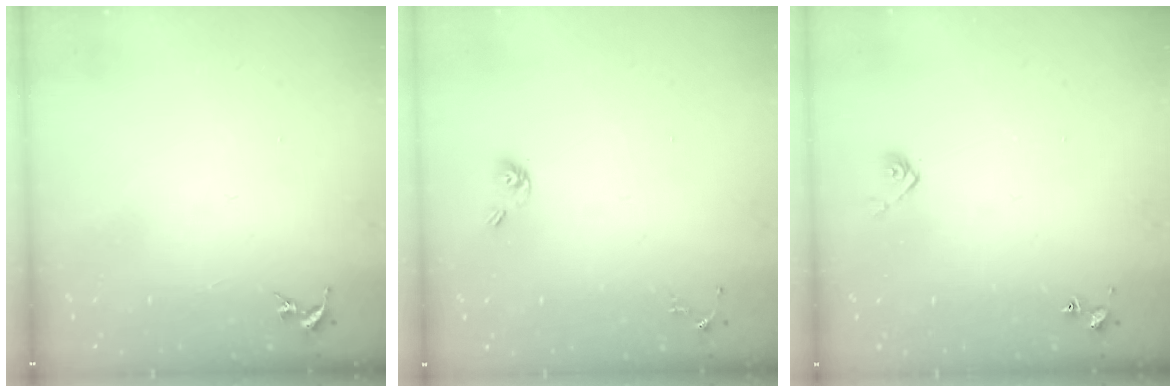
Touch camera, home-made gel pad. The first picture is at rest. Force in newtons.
{"total": 5.5, "press": 5.0, "slide": 2.2}
{"total": 4.4, "press": 4.3, "slide": 0.7}